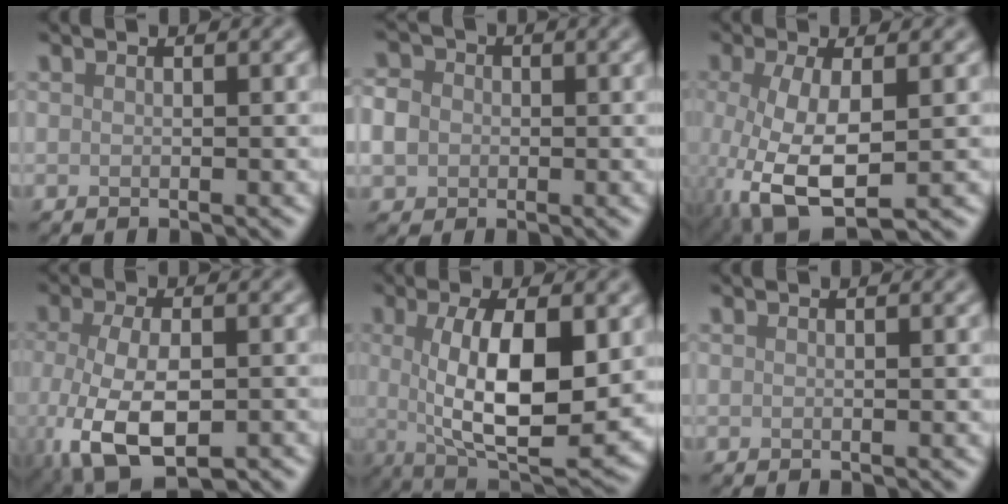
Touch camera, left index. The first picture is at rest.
{"total": 3.7, "force": [-0.3, 3.4, 1.6], "torque": [-0.024, 0.008, -0.015]}
{"total": 7.6, "force": [-2.0, 3.1, 6.6], "torque": [-0.160, -0.014, -0.035]}
{"total": 9.2, "force": [-3.7, 4.6, 7.1], "torque": [-0.156, -0.028, -0.054]}
{"total": 10.5, "force": [0.5, 3.7, 9.8], "torque": [-0.161, -0.011, 0.014]}
{"total": 0.0}